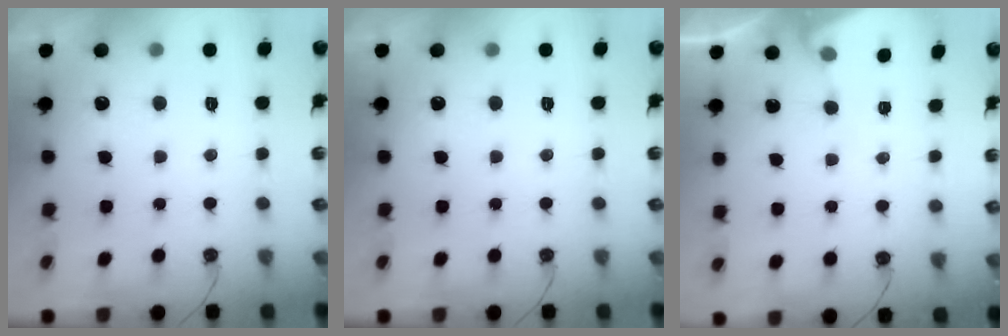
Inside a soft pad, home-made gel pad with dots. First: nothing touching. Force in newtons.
{"total": 0.0}
{"total": 3.4, "press": 3.4, "slide": 0.4}